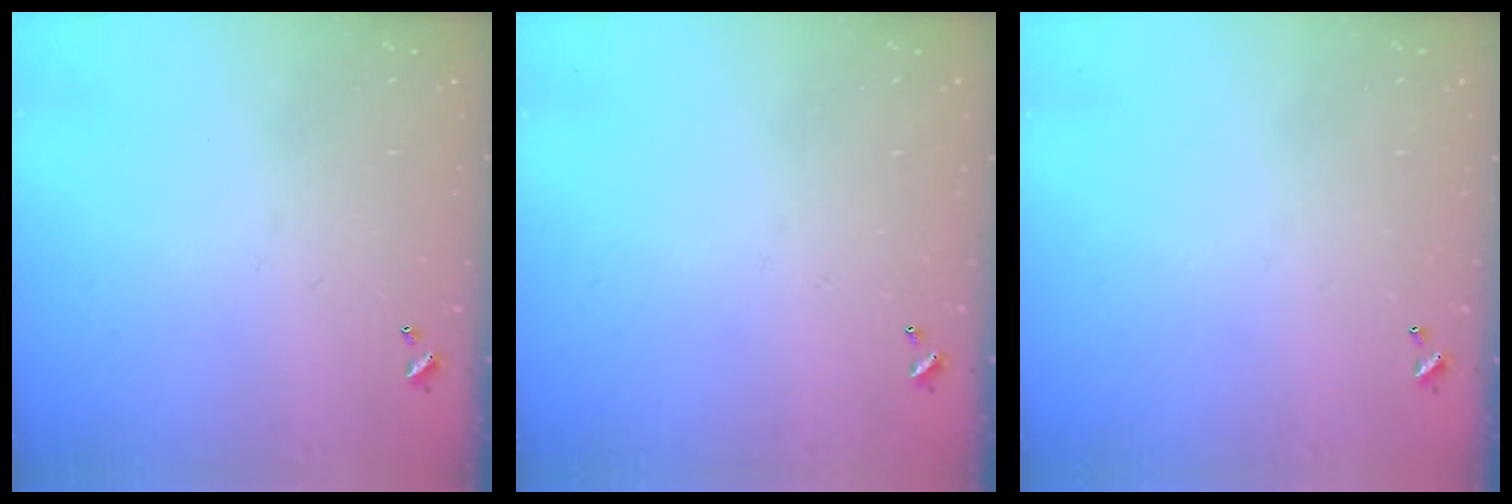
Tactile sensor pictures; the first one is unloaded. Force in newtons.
{"total": 0.0}
{"total": 0.0}